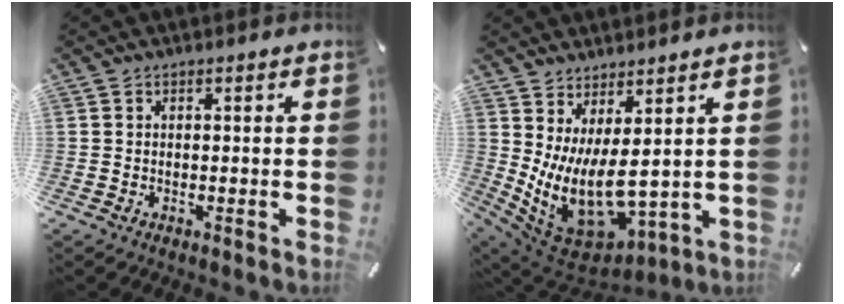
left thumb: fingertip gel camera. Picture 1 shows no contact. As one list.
[{"total": 11.3, "force": [1.1, 6.2, 9.4], "torque": [-0.198, -0.053, 0.029]}]